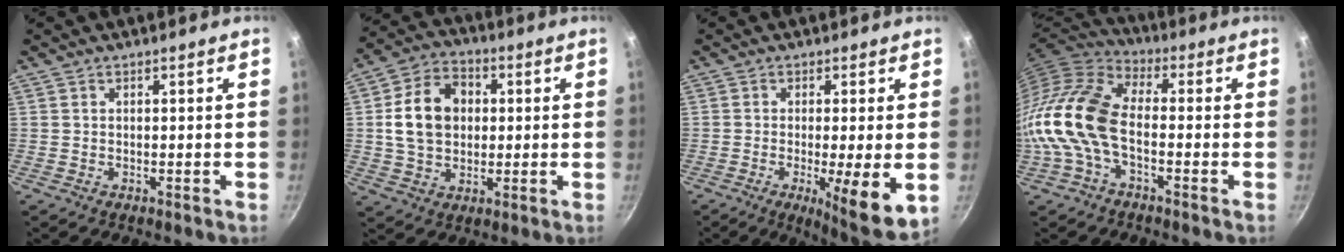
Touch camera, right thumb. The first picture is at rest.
{"total": 12.8, "force": [1.5, 9.8, 8.2], "torque": [-0.122, 0.017, 0.017]}
{"total": 10.1, "force": [-1.9, 1.4, 9.8], "torque": [-0.146, -0.013, -0.023]}
{"total": 14.1, "force": [-3.1, 7.7, 11.4], "torque": [-0.220, 0.032, -0.077]}